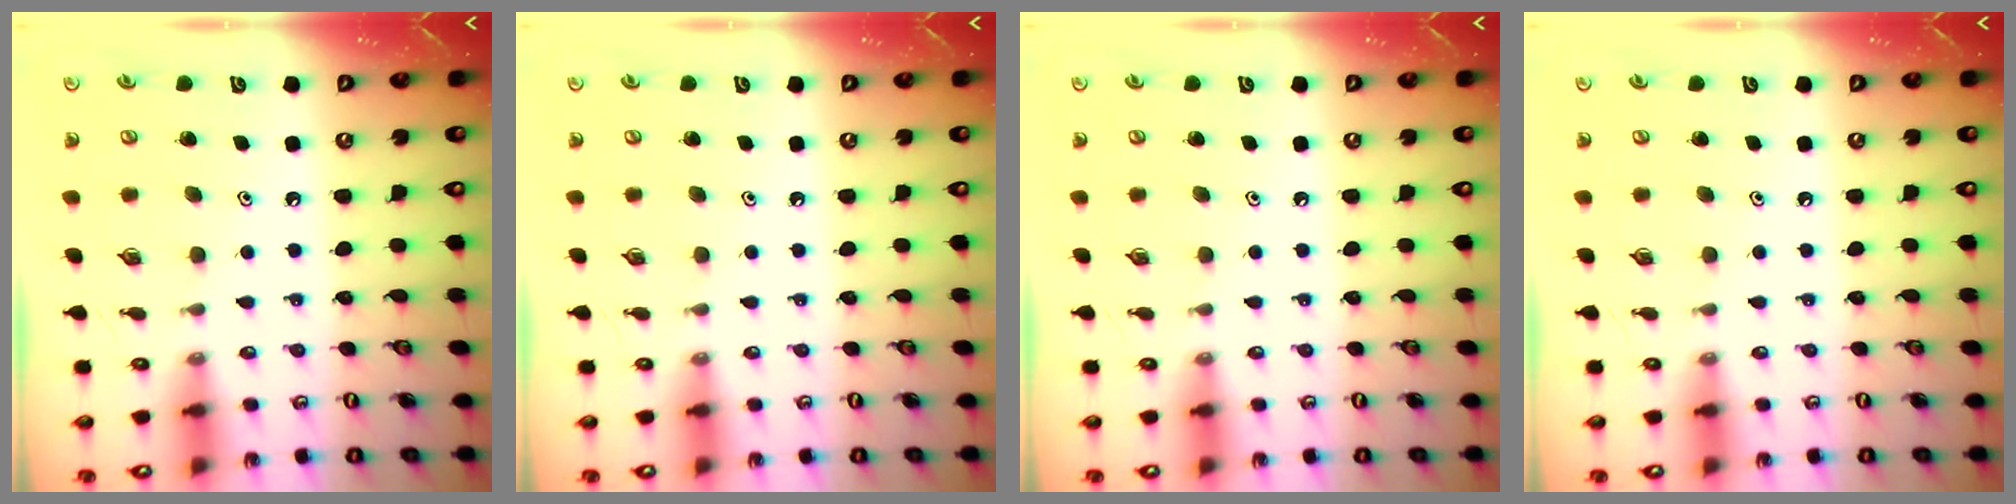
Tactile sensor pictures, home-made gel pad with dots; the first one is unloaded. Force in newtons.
{"total": 0.0}
{"total": 0.0}
{"total": 0.0}